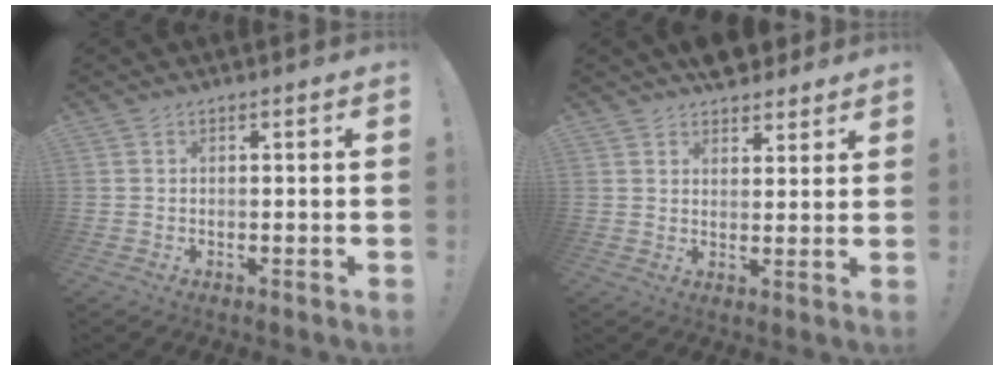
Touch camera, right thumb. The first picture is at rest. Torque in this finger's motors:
{"motor_torque": [-0.06, 0.13, 0.06, 0.50, 0.04]}